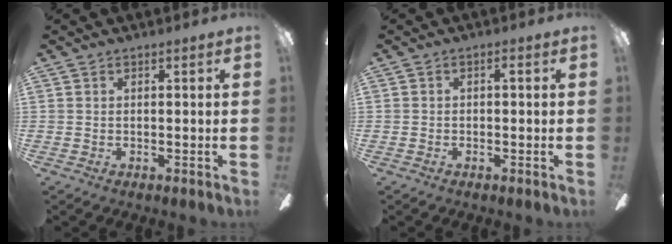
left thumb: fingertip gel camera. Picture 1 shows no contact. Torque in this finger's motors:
{"motor_torque": [0.05, -0.14, -0.27, 0.08, 0.00]}